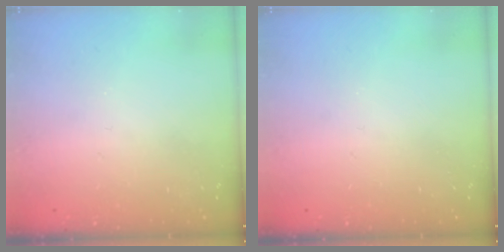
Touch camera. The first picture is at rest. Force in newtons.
{"total": 0.0}